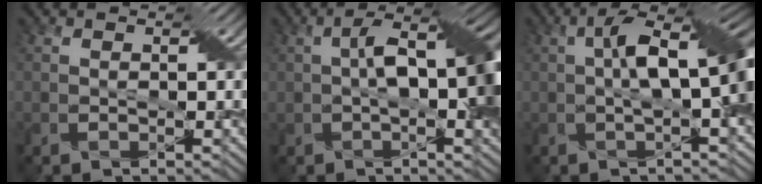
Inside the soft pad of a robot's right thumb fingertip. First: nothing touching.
{"total": 11.0, "force": [0.4, 4.5, 10.1], "torque": [-0.162, 0.014, 0.003]}
{"total": 9.3, "force": [0.6, 2.9, 8.8], "torque": [-0.145, 0.023, 0.001]}